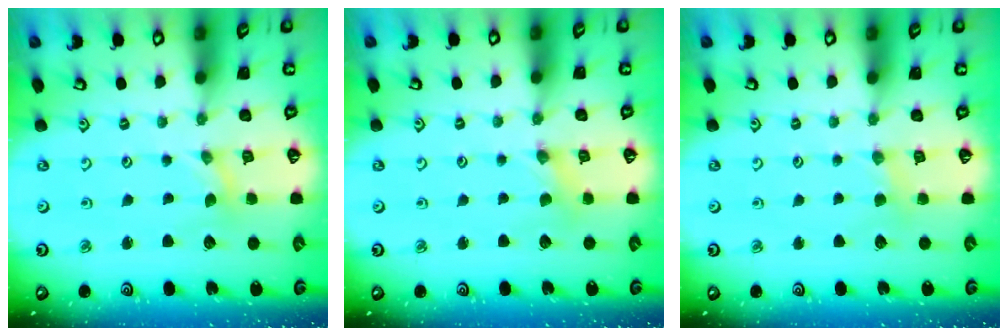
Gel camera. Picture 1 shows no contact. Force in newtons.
{"total": 2.2, "press": 2.2, "slide": 0.3}
{"total": 2.2, "press": 2.2, "slide": 0.3}